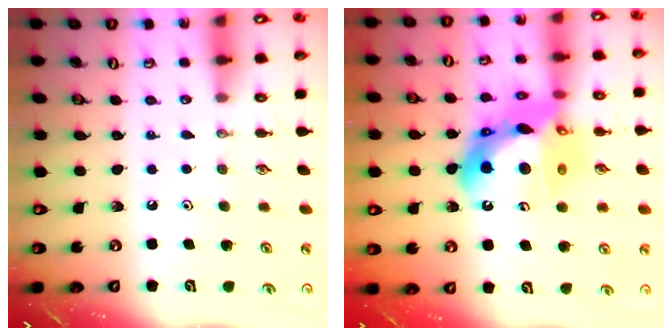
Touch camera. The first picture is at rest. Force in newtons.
{"total": 18.2, "press": 18.1, "slide": 2.0}